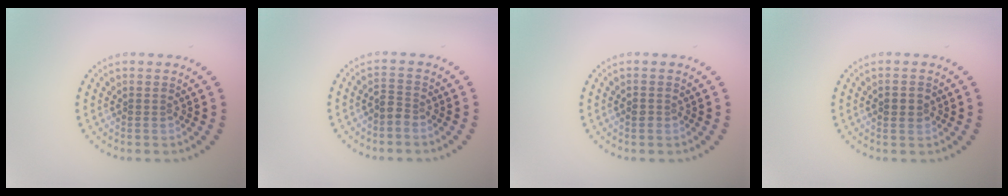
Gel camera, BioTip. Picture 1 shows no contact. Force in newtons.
{"total": 1.3, "press": 1.0, "slide": 0.7}
{"total": 0.8, "press": 0.8, "slide": 0.3}
{"total": 1.8, "press": 1.8, "slide": 0.0}